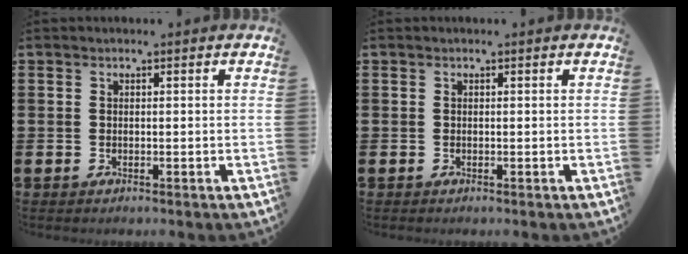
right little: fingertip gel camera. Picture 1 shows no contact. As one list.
[{"total": 0.0}]